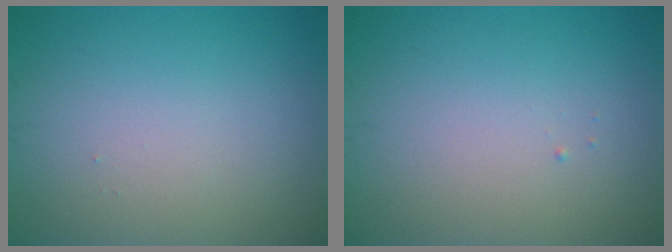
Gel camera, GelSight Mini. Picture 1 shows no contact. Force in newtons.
{"total": 0.0}